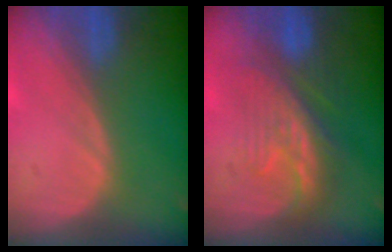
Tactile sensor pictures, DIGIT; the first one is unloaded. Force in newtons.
{"total": 8.2, "press": 7.9, "slide": 1.8}